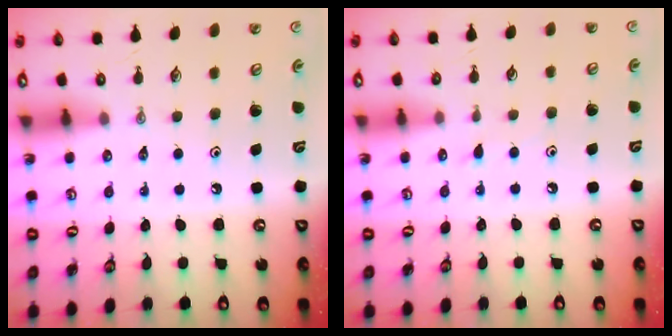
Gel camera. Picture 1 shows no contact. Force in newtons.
{"total": 6.0, "press": 6.0, "slide": 0.4}